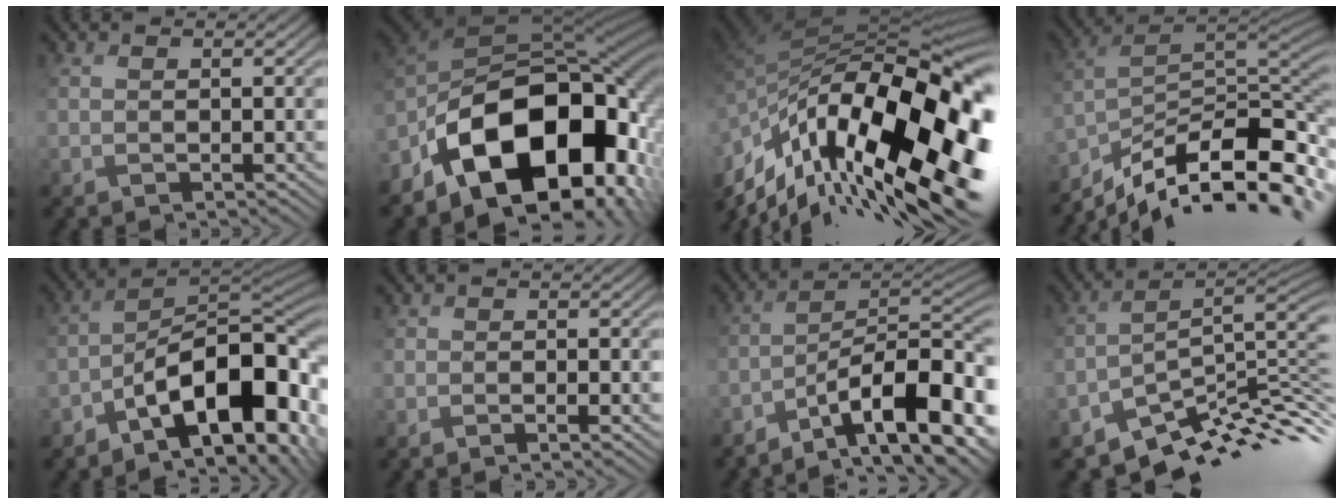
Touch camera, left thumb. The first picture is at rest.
{"total": 18.6, "force": [-7.5, 10.9, 13.0], "torque": [-0.217, -0.029, -0.118]}
{"total": 19.4, "force": [-6.5, 9.8, 15.4], "torque": [-0.294, -0.023, -0.106]}
{"total": 14.5, "force": [-10.9, 4.5, 8.4], "torque": [-0.166, -0.006, -0.162]}
{"total": 14.0, "force": [-6.8, 5.7, 10.8], "torque": [-0.152, -0.001, -0.118]}
{"total": 1.4, "force": [-1.2, 0.2, 0.7], "torque": [-0.006, 0.002, -0.028]}
{"total": 14.4, "force": [-8.2, 4.3, 11.0], "torque": [-0.167, -0.001, -0.135]}
{"total": 9.7, "force": [-6.3, 2.6, 6.8], "torque": [-0.107, 0.003, -0.103]}